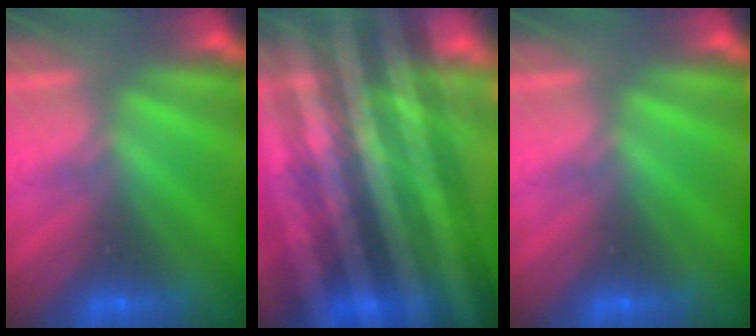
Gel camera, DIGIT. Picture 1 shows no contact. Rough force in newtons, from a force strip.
{"total": 12.7}
{"total": 0.0}